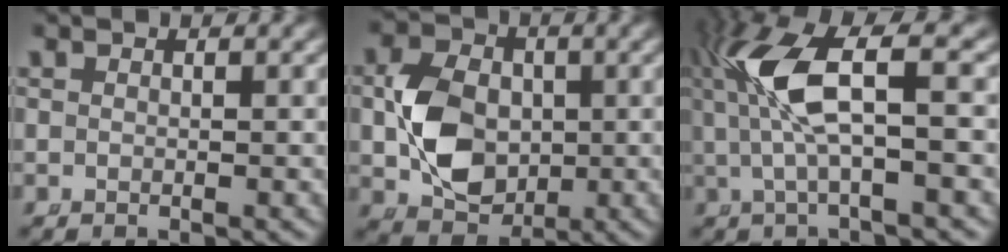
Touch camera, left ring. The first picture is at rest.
{"total": 6.6, "force": [-0.5, 4.9, 4.3], "torque": [-0.068, -0.013, -0.006]}
{"total": 6.8, "force": [1.0, 2.1, 6.4], "torque": [-0.132, 0.011, 0.018]}